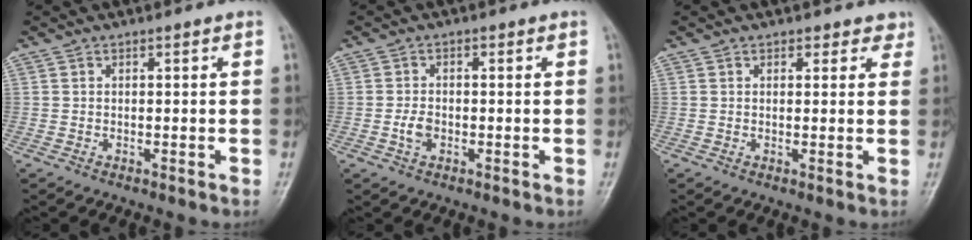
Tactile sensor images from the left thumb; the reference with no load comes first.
{"total": 2.7, "force": [-0.8, 1.8, 1.8], "torque": [-0.031, 0.007, -0.017]}
{"total": 2.5, "force": [1.8, 1.6, 0.6], "torque": [0.023, -0.006, 0.015]}